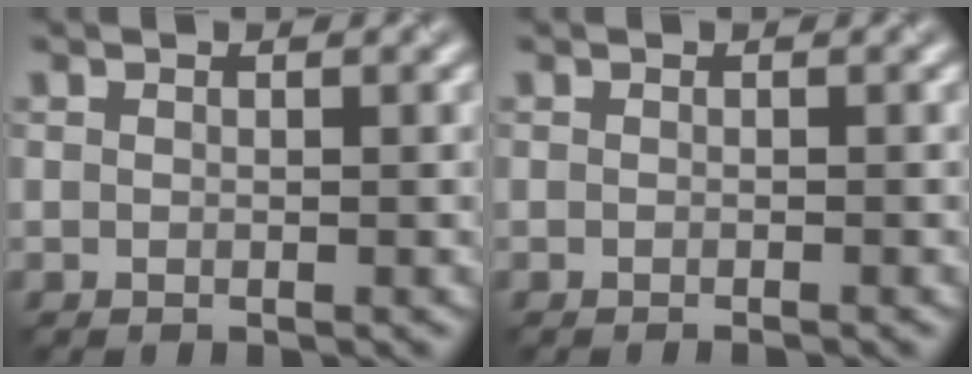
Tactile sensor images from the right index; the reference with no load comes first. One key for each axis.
{"total": 0.8, "fx": -0.6, "fy": 0.2, "fz": 0.5, "tx": 0.001, "ty": -0.004, "tz": -0.009}